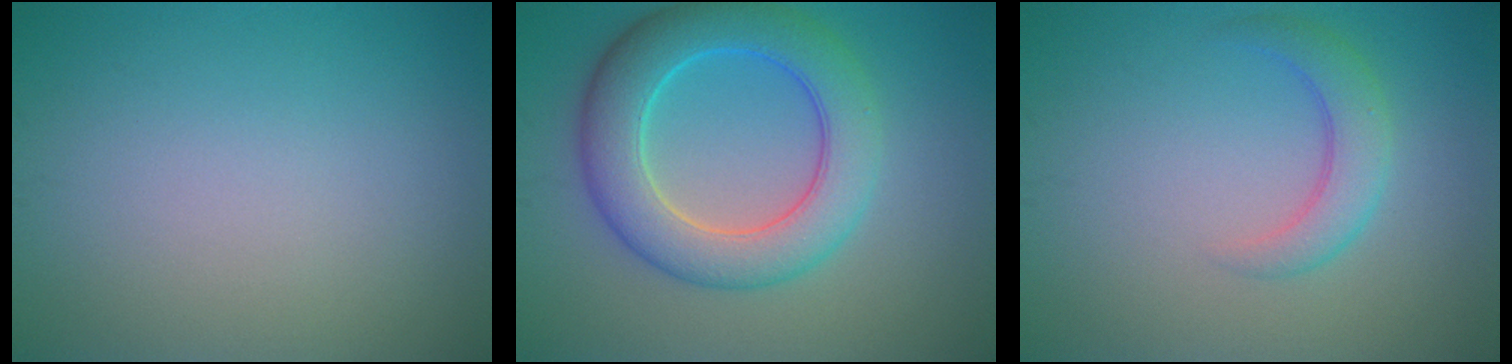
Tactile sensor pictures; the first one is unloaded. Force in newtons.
{"total": 7.5, "press": 7.5, "slide": 0.1}
{"total": 2.8, "press": 2.8, "slide": 0.1}